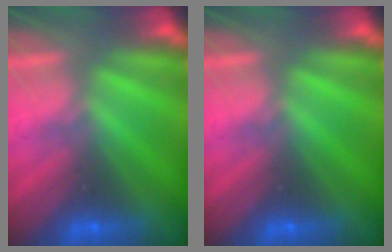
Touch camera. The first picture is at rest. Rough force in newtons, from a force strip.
{"total": 0.0}